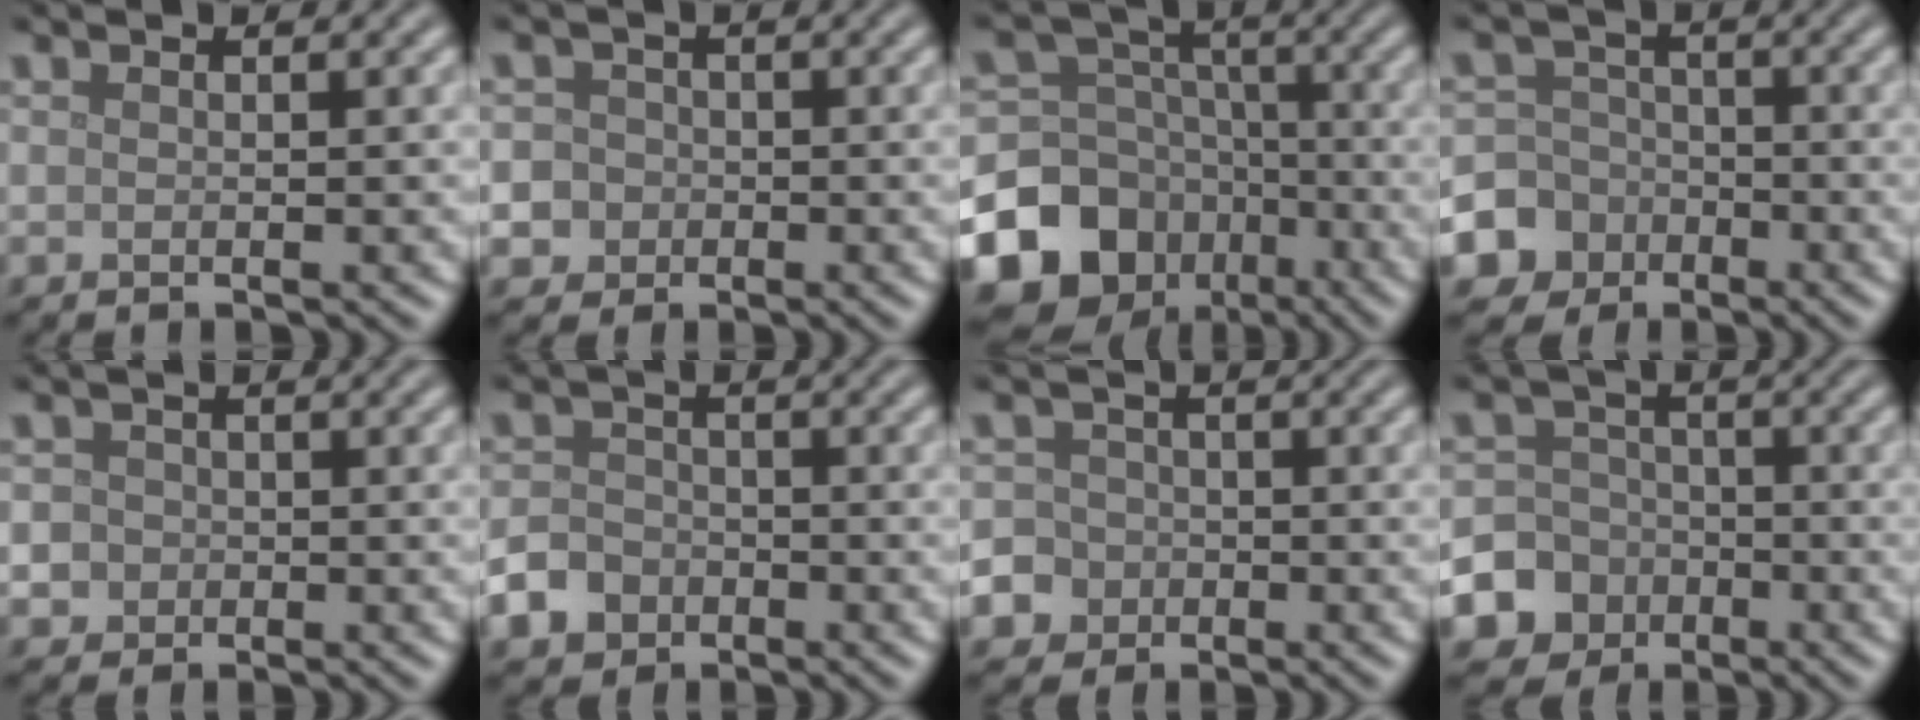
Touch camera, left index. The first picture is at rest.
{"total": 7.1, "force": [-2.0, 6.6, 1.9], "torque": [-0.036, 0.005, -0.073]}
{"total": 15.2, "force": [-8.2, 12.0, 4.7], "torque": [-0.101, -0.041, -0.149]}
{"total": 7.2, "force": [-3.2, 6.4, 0.6], "torque": [-0.013, -0.007, -0.085]}
{"total": 4.1, "force": [-0.7, 3.9, 1.3], "torque": [-0.007, 0.014, -0.038]}
{"total": 4.7, "force": [-2.8, 3.6, 1.3], "torque": [-0.012, -0.011, -0.057]}
{"total": 8.3, "force": [-3.8, 7.3, 1.6], "torque": [-0.044, -0.022, -0.092]}
{"total": 8.4, "force": [-3.7, 7.5, 0.9], "torque": [-0.015, -0.018, -0.091]}